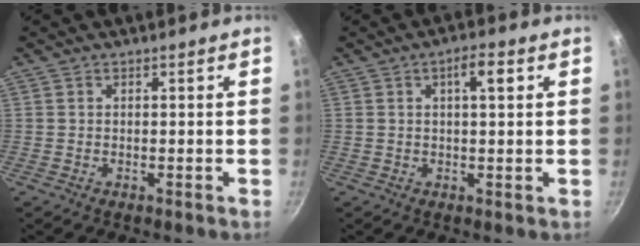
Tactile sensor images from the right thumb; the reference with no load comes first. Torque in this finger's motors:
{"motor_torque": [0.97, 0.76, 0.63, 0.19, -0.01]}